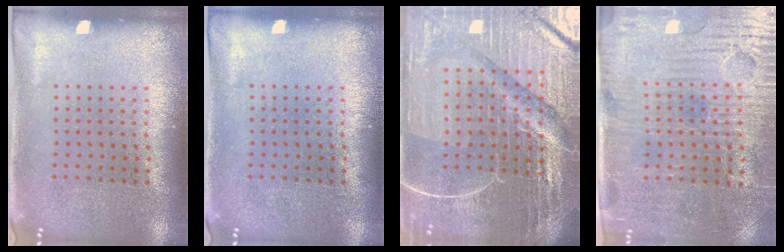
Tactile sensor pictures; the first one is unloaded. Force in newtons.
{"total": 0.0}
{"total": 6.3, "press": 5.6, "slide": 2.8}
{"total": 3.8, "press": 3.6, "slide": 1.3}